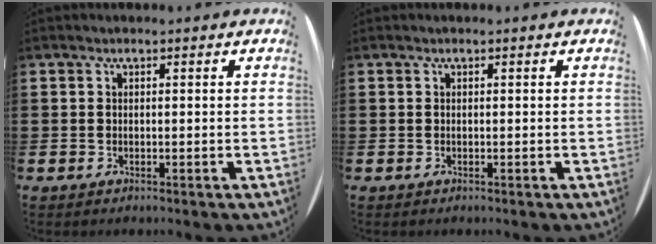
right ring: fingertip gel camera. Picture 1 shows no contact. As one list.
[{"total": 0.0}]